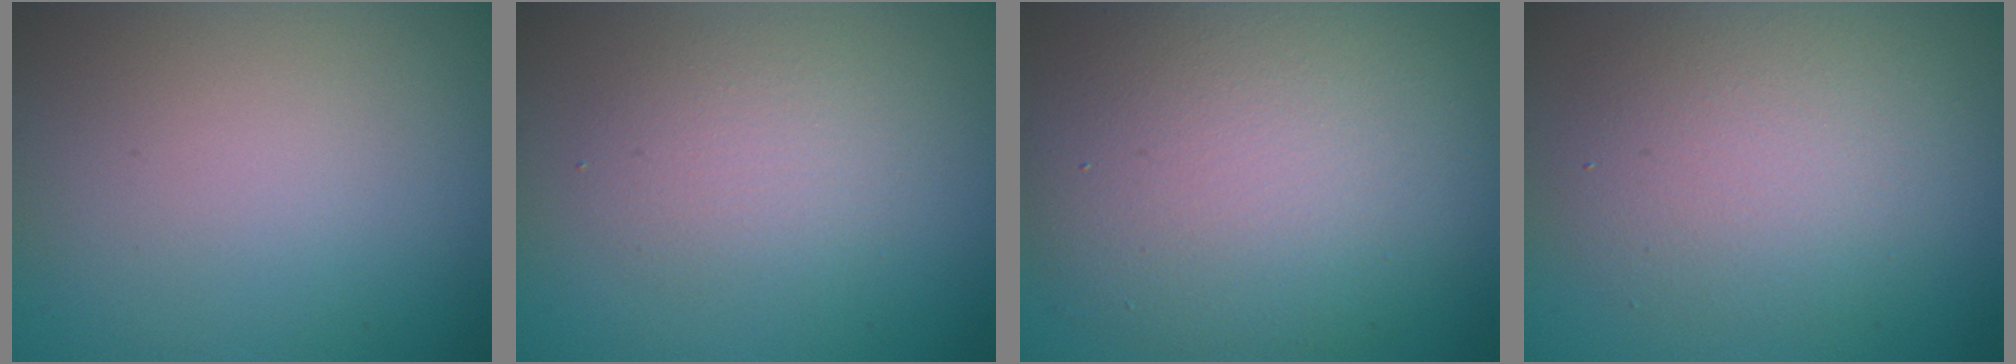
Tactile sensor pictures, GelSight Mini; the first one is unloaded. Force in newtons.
{"total": 2.5, "press": 2.5, "slide": 0.1}
{"total": 9.4, "press": 9.4, "slide": 0.5}
{"total": 5.2, "press": 5.2, "slide": 0.2}